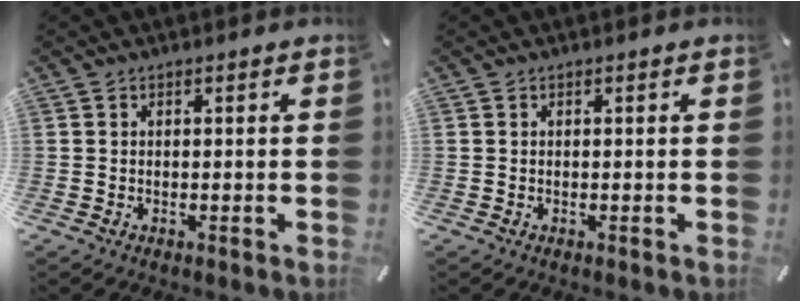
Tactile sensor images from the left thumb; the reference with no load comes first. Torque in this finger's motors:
{"motor_torque": [-0.01, 0.01, -0.11, 0.08, -0.10]}